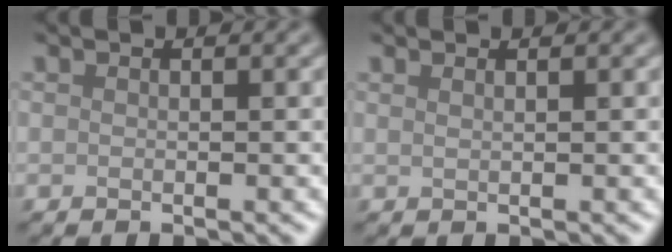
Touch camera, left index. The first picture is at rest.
{"total": 1.2, "force": [0.8, 0.5, 0.7], "torque": [-0.003, -0.003, 0.003]}